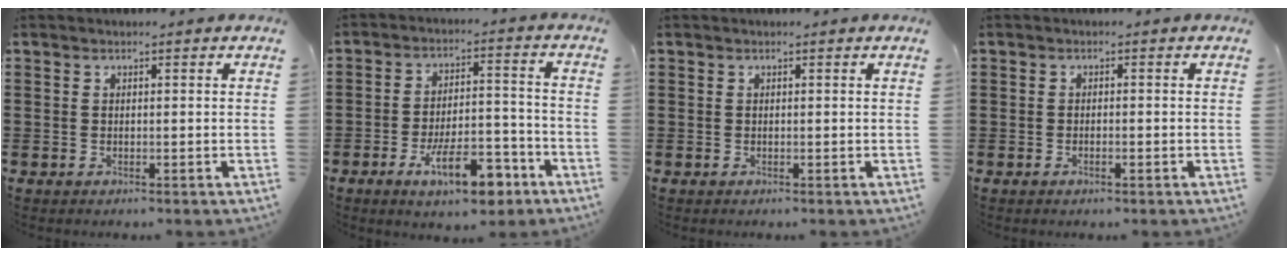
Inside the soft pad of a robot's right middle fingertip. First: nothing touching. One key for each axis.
{"total": 10.5, "fx": -6.2, "fy": 3.6, "fz": 7.7, "tx": -0.117, "ty": 0.013, "tz": -0.108}
{"total": 0.0}
{"total": 0.8, "fx": -0.4, "fy": 0.2, "fz": 0.6, "tx": -0.015, "ty": -0.005, "tz": -0.007}